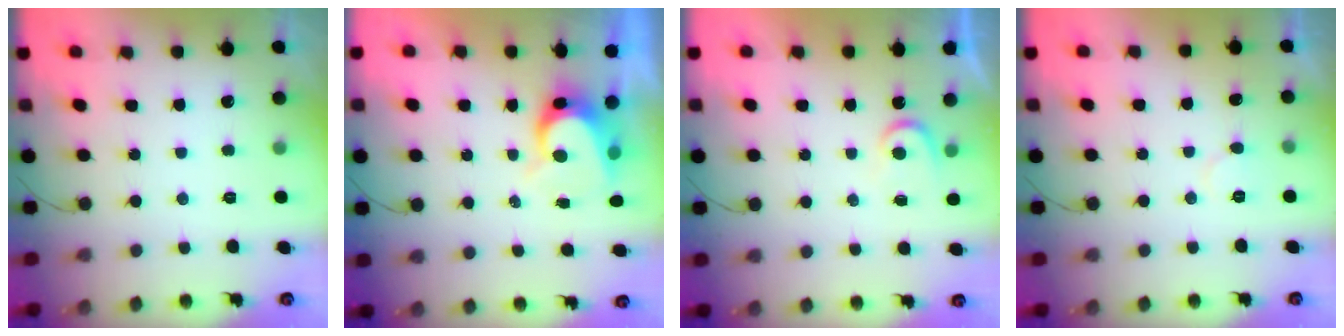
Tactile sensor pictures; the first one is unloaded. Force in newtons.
{"total": 8.1, "press": 8.1, "slide": 0.7}
{"total": 3.7, "press": 3.7, "slide": 0.4}
{"total": 4.8, "press": 4.8, "slide": 0.4}